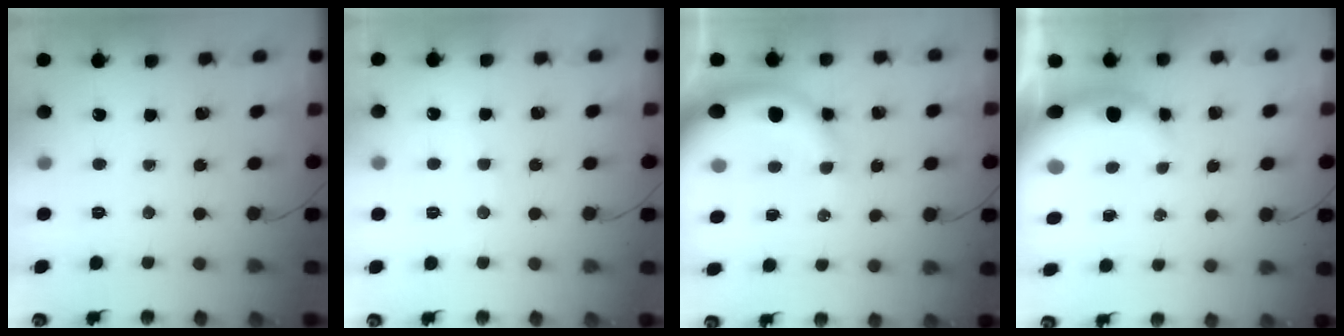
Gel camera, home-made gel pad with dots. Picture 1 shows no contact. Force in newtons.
{"total": 3.2, "press": 3.0, "slide": 1.0}
{"total": 12.1, "press": 11.6, "slide": 3.1}
{"total": 7.7, "press": 7.5, "slide": 1.7}